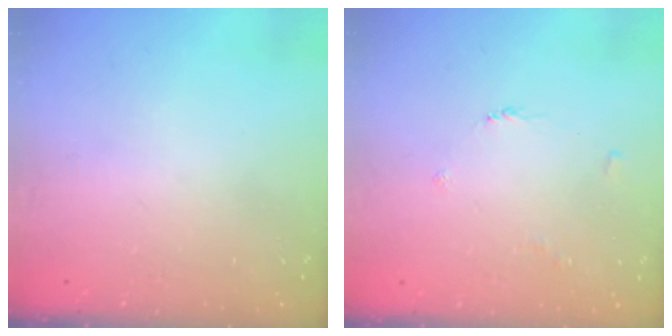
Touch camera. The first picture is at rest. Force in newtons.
{"total": 2.6, "press": 2.6, "slide": 0.4}